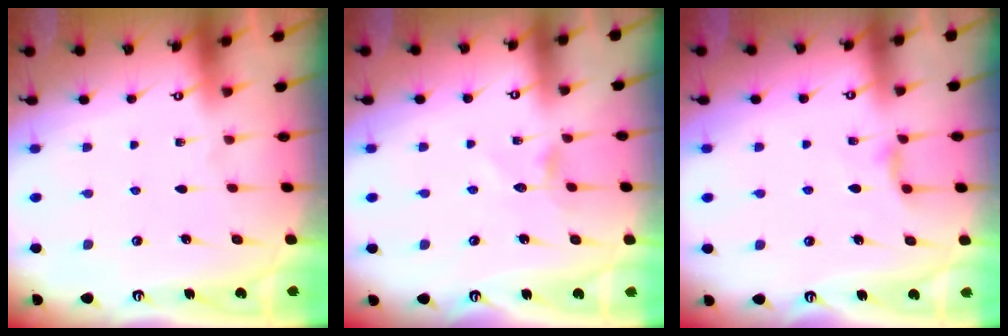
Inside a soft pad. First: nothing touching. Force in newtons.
{"total": 3.9, "press": 3.9, "slide": 0.4}
{"total": 4.9, "press": 4.9, "slide": 0.7}